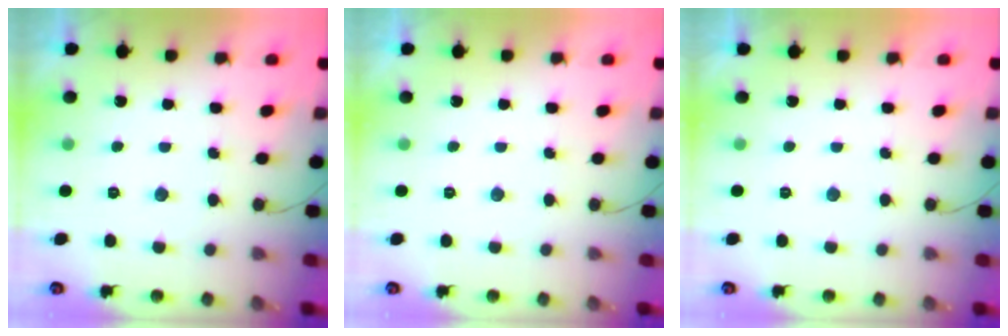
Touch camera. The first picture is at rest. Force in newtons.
{"total": 0.0}
{"total": 1.8, "press": 1.8, "slide": 0.0}